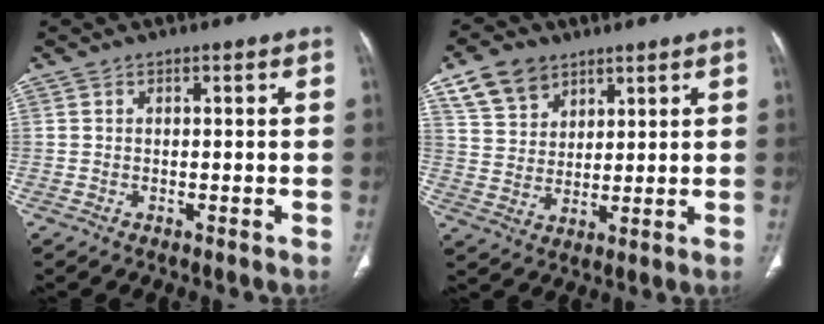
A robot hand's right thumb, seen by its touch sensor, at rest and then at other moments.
{"total": 8.9, "force": [5.6, 6.0, 3.4], "torque": [-0.044, -0.020, 0.111]}